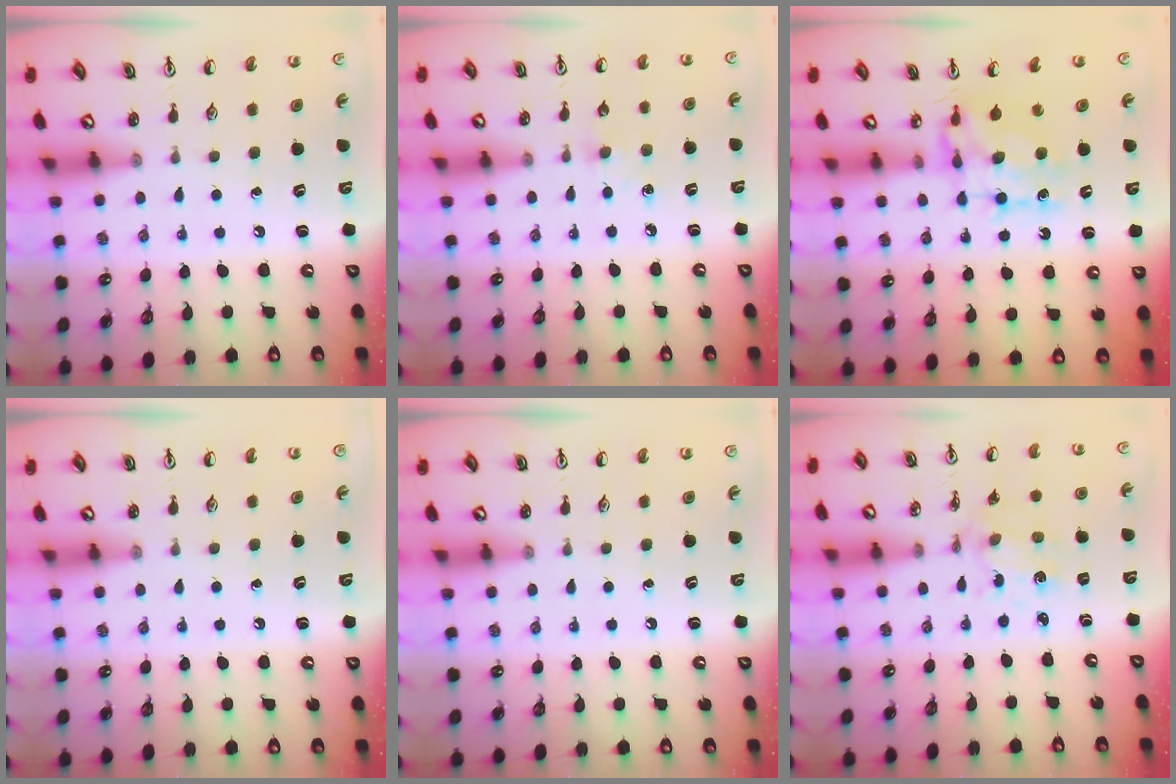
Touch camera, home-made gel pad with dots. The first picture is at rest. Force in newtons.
{"total": 6.2, "press": 6.1, "slide": 0.7}
{"total": 8.3, "press": 8.2, "slide": 0.8}
{"total": 0.0}
{"total": 0.0}
{"total": 2.7, "press": 2.7, "slide": 0.3}